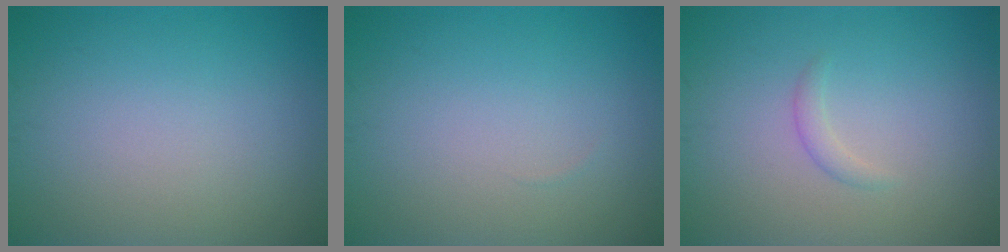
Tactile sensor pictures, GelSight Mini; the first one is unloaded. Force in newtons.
{"total": 0.0}
{"total": 1.0, "press": 1.0, "slide": 0.0}